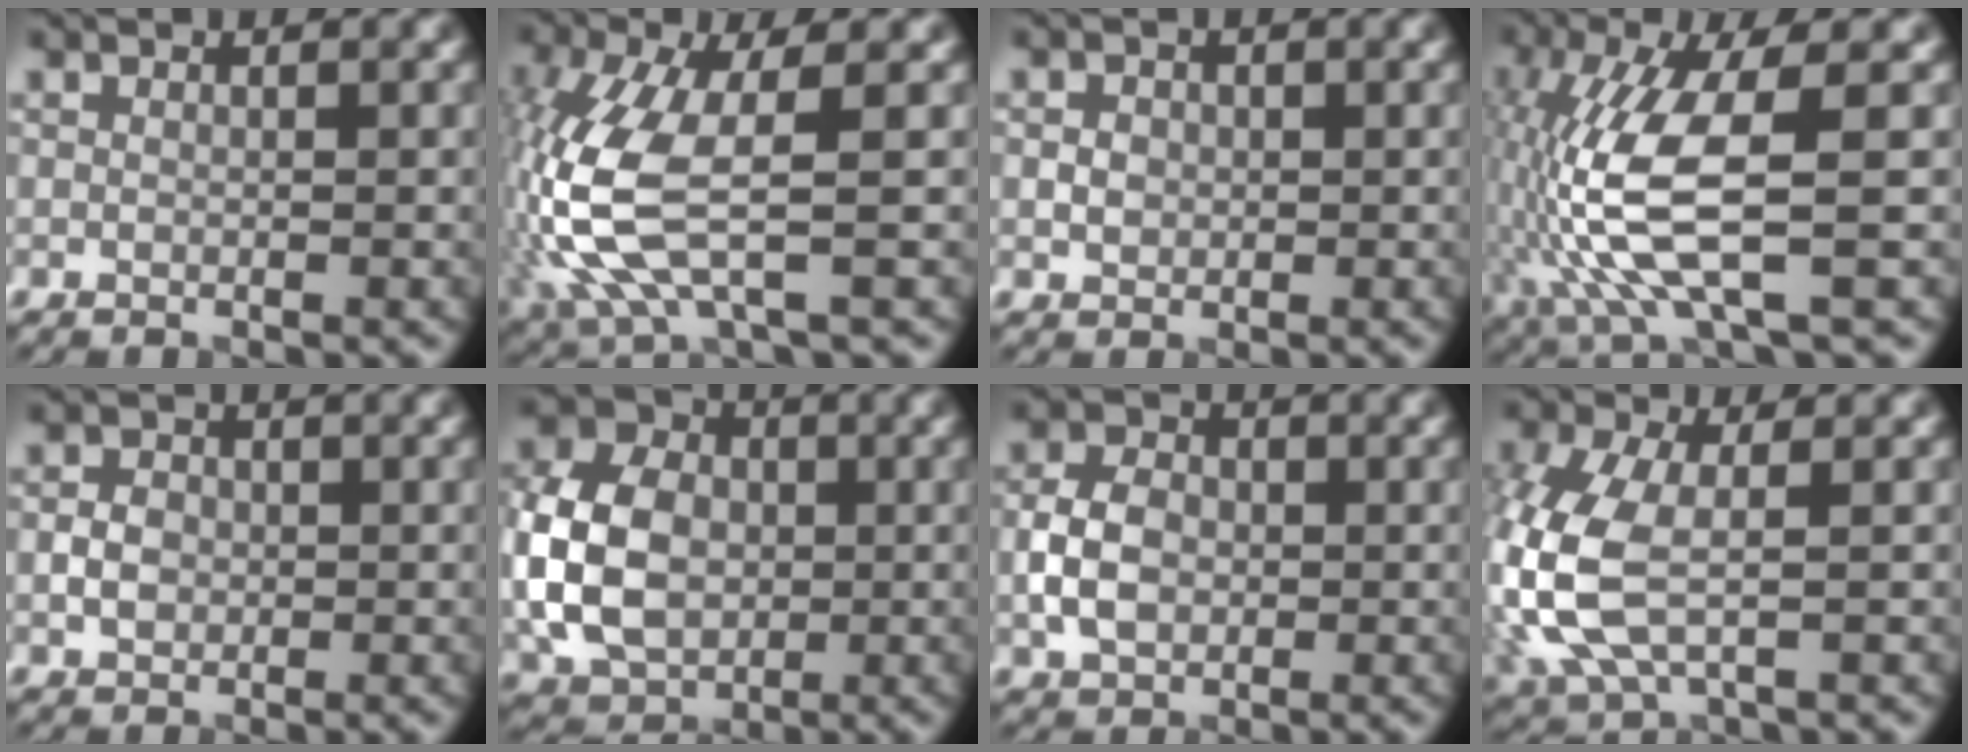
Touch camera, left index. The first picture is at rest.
{"total": 8.7, "force": [-1.1, 3.3, 8.0], "torque": [-0.210, -0.007, -0.023]}
{"total": 1.3, "force": [0.0, 1.2, 0.6], "torque": [-0.010, -0.001, -0.002]}
{"total": 9.4, "force": [-1.4, 2.5, 8.9], "torque": [-0.204, -0.003, -0.023]}
{"total": 2.1, "force": [-0.3, 1.7, 1.2], "torque": [-0.020, 0.002, -0.010]}
{"total": 9.7, "force": [-0.6, 7.3, 6.4], "torque": [-0.146, 0.010, -0.024]}
{"total": 4.2, "force": [-0.5, 3.1, 2.8], "torque": [-0.055, 0.004, -0.013]}
{"total": 7.6, "force": [-0.5, 4.1, 6.4], "torque": [-0.169, -0.002, -0.014]}